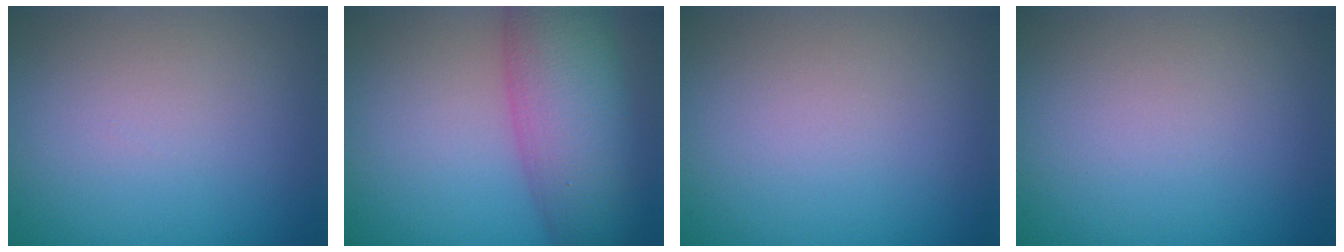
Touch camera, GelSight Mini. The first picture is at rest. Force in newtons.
{"total": 10.3, "press": 10.3, "slide": 0.6}
{"total": 0.0}
{"total": 0.0}